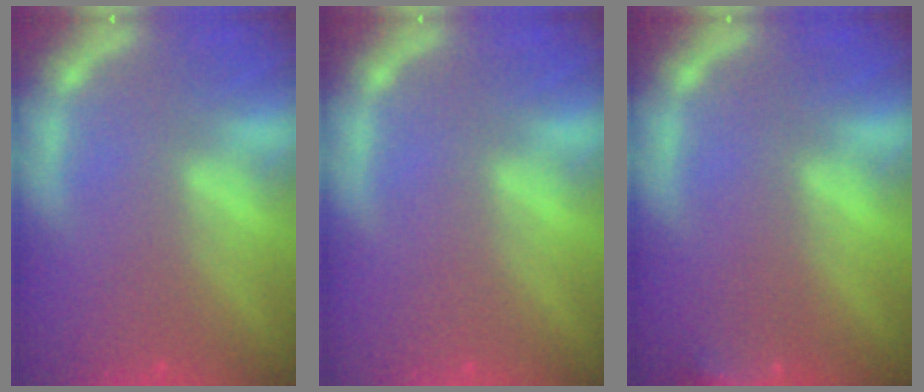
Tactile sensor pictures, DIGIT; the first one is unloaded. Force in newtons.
{"total": 0.0}
{"total": 3.0}